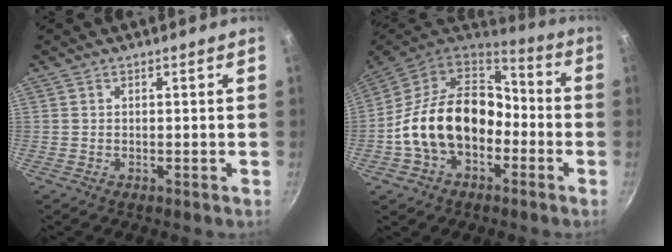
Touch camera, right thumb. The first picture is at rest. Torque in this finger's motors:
{"motor_torque": [1.78, 3.23, 1.98, -0.79, 0.23]}